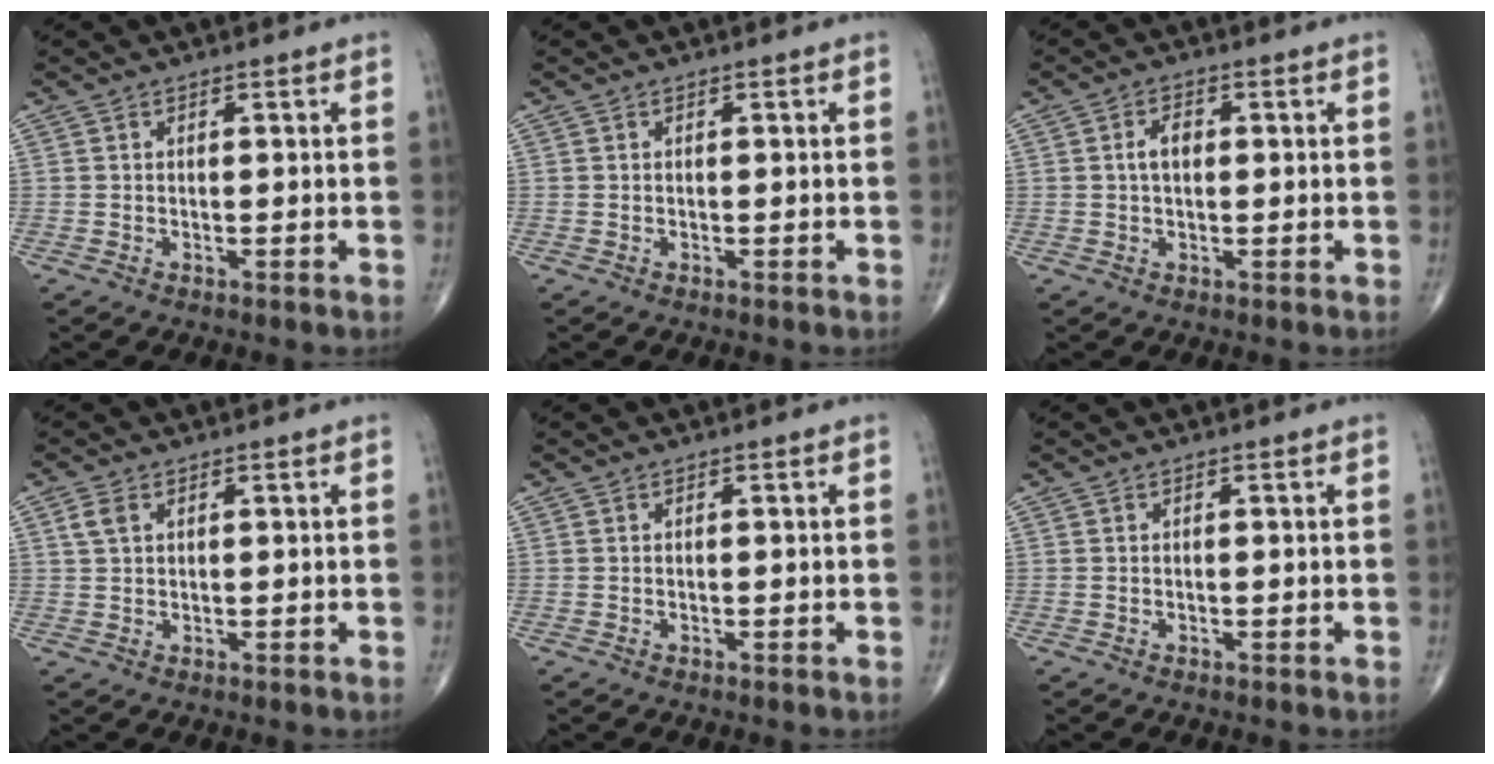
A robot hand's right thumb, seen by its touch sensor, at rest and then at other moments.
{"total": 0.0}
{"total": 3.3, "force": [0.4, 2.0, 2.6], "torque": [-0.045, 0.007, 0.003]}
{"total": 2.5, "force": [1.1, 1.6, 1.6], "torque": [-0.033, 0.006, 0.024]}
{"total": 0.0}
{"total": 0.0}